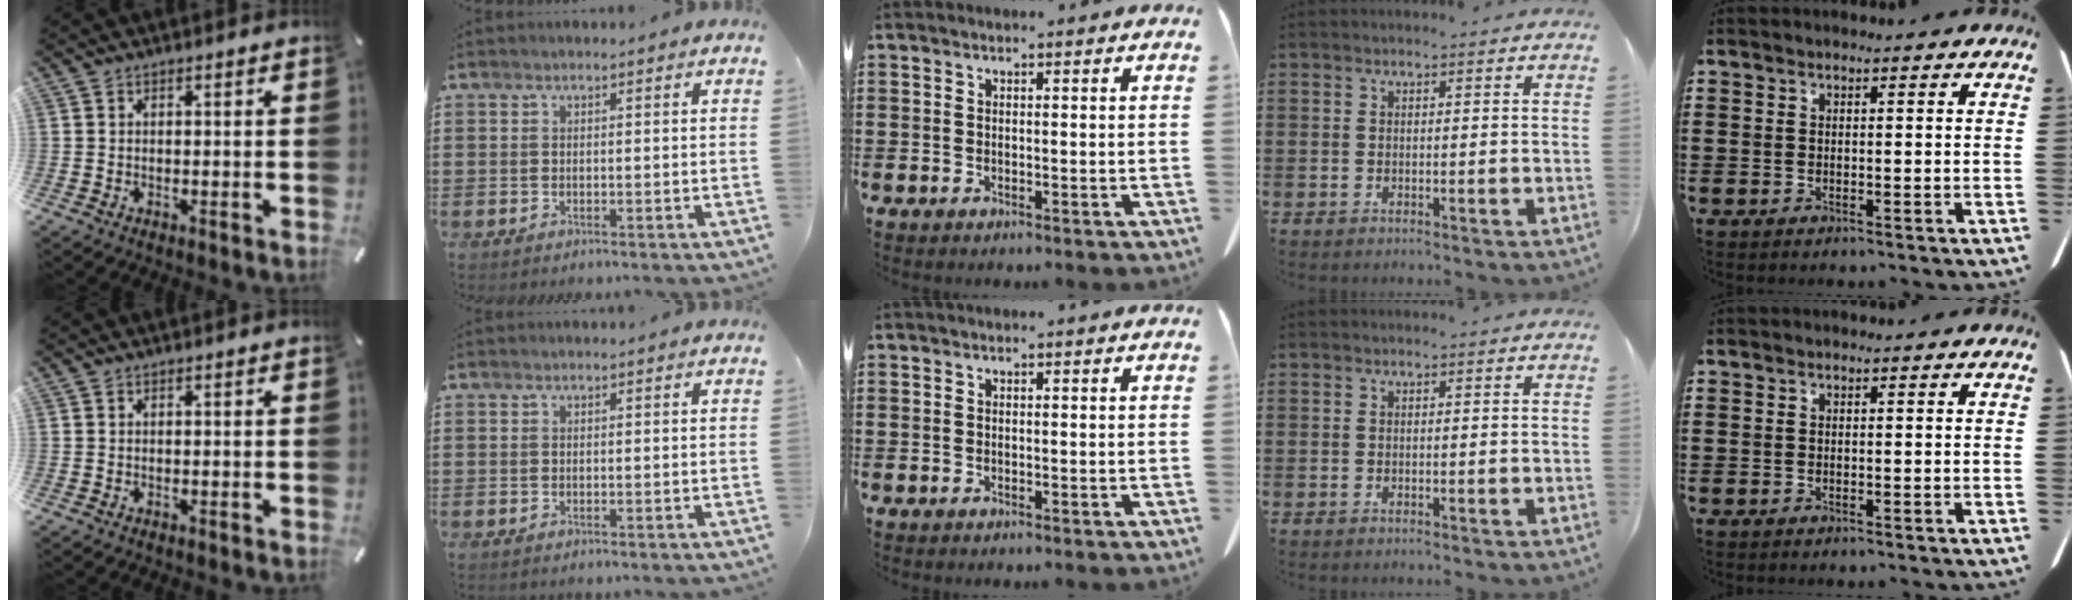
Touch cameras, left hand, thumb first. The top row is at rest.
{}